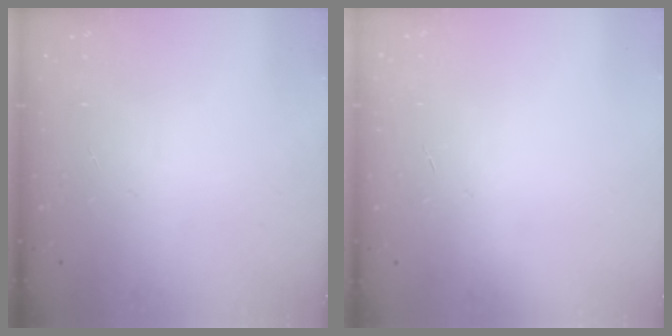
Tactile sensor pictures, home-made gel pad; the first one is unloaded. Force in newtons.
{"total": 0.0}